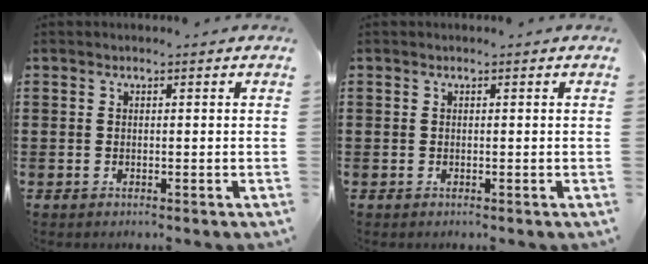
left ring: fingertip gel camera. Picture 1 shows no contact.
{"total": 0.0}